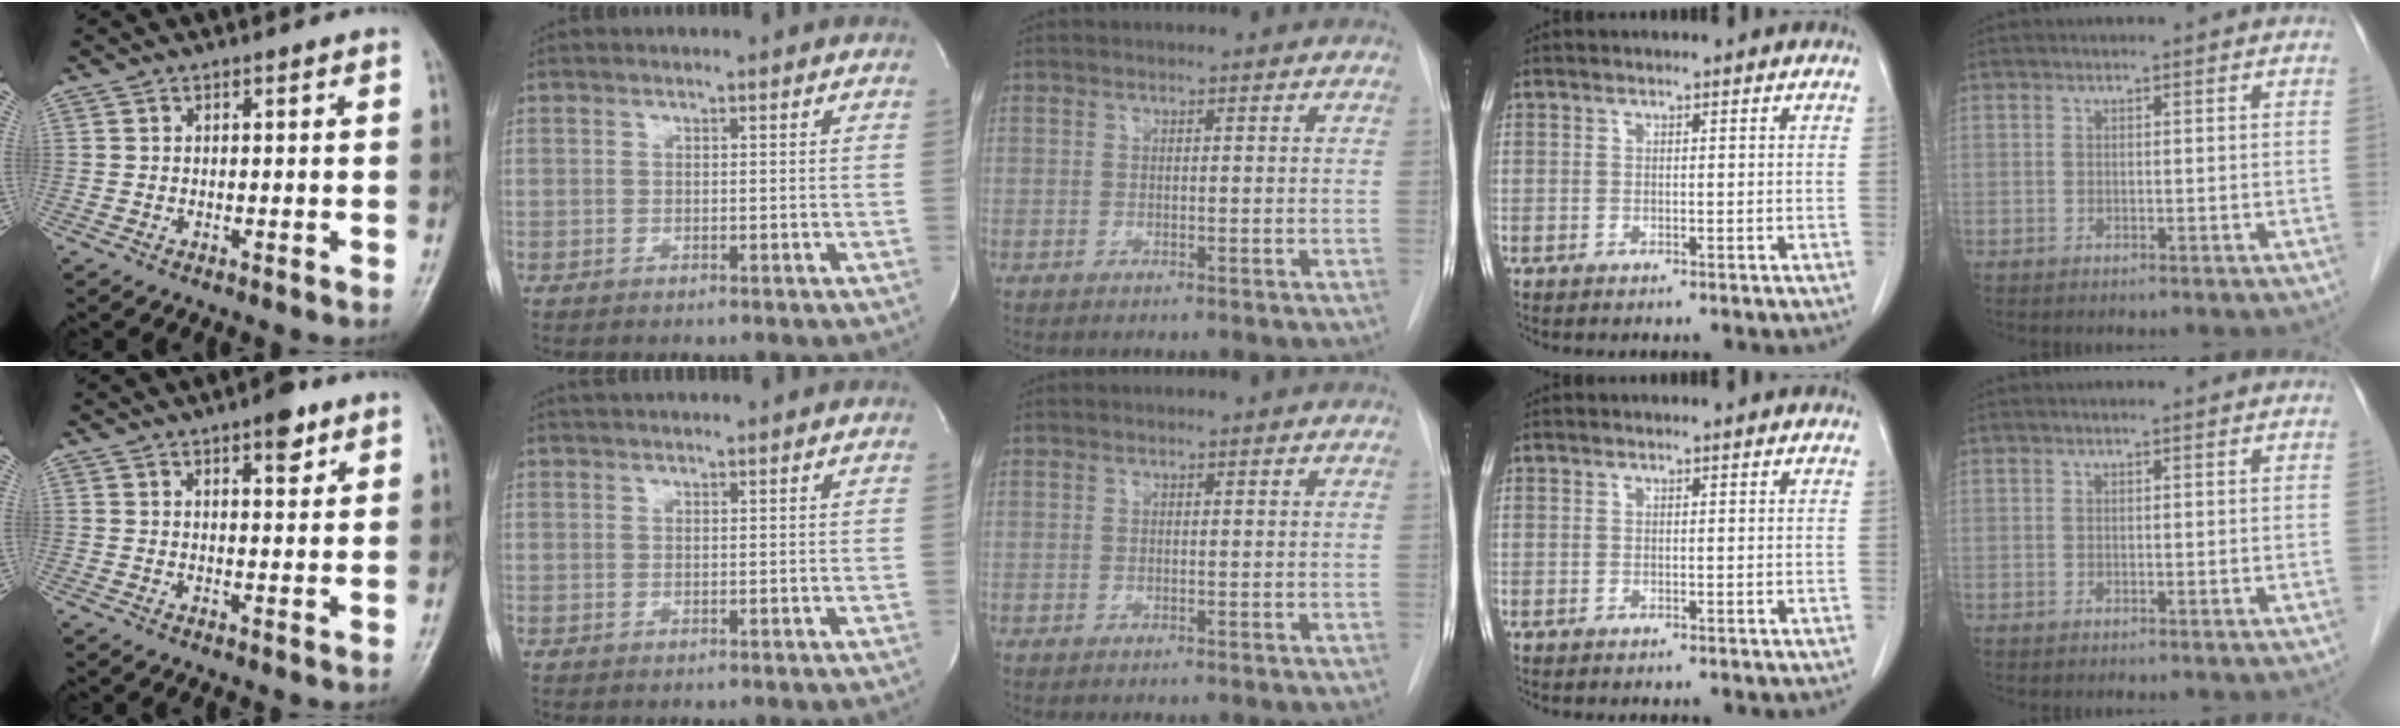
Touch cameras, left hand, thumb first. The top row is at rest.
{"thumb": {"total": 4.7, "force": [2.9, 1.7, 3.3], "torque": [-0.033, -0.014, 0.038]}, "index": {"total": 3.1, "force": [2.9, 0.0, 1.1], "torque": [-0.014, 0.025, 0.043]}}